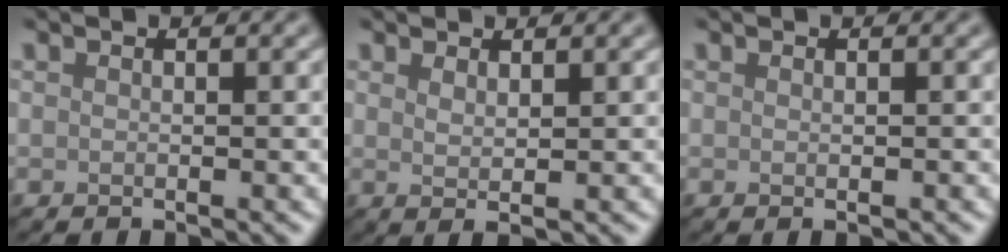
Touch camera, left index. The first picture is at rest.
{"total": 1.4, "force": [0.8, 0.4, 1.1], "torque": [-0.018, -0.005, 0.012]}
{"total": 0.6, "force": [0.0, 0.1, 0.6], "torque": [-0.007, 0.000, 0.000]}